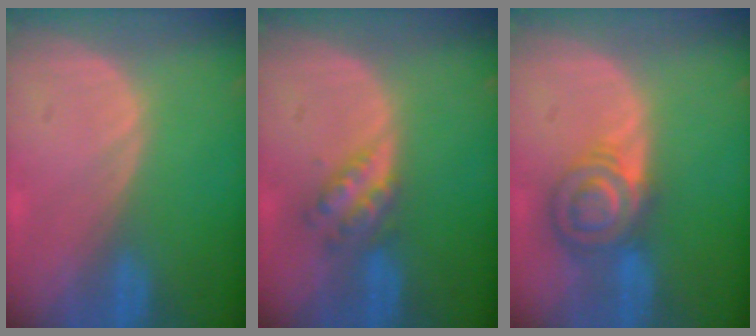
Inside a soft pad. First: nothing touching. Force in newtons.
{"total": 4.0, "press": 4.0, "slide": 0.3}
{"total": 6.8, "press": 6.5, "slide": 2.2}